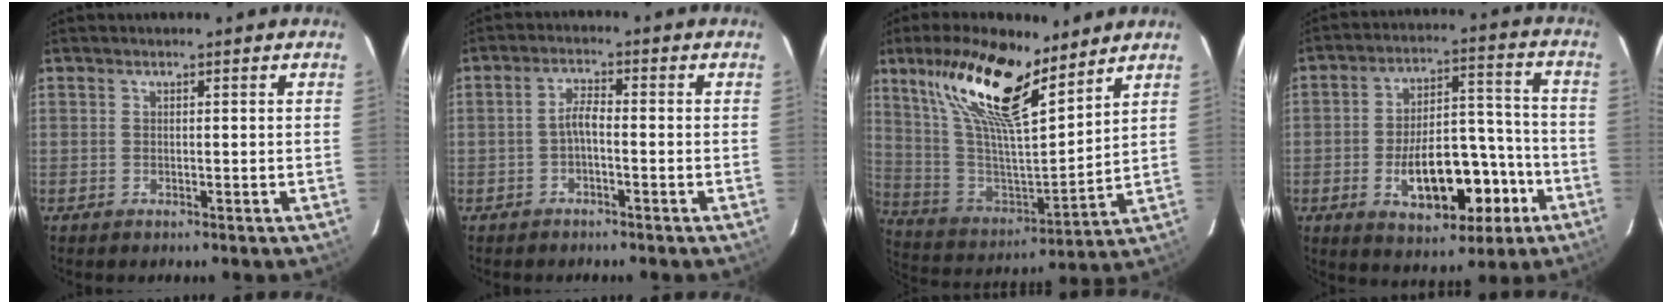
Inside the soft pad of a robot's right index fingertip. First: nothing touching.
{"total": 2.4, "force": [-1.2, 0.3, 2.1], "torque": [-0.047, 0.009, -0.025]}
{"total": 21.4, "force": [13.7, 6.4, 15.1], "torque": [-0.294, 0.019, 0.261]}
{"total": 15.5, "force": [-6.2, 7.6, 12.0], "torque": [-0.207, 0.026, -0.073]}